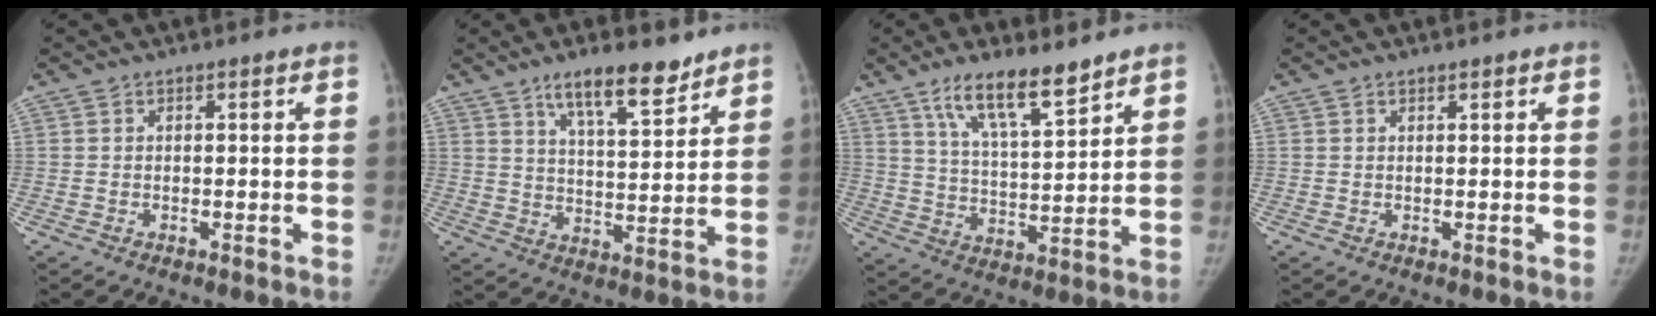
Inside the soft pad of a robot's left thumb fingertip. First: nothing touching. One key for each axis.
{"total": 11.0, "fx": 7.9, "fy": 3.2, "fz": 7.0, "tx": -0.092, "ty": -0.052, "tz": 0.133}
{"total": 12.0, "fx": 8.5, "fy": 3.1, "fz": 7.9, "tx": -0.123, "ty": -0.052, "tz": 0.157}
{"total": 0.5, "fx": 0.4, "fy": 0.2, "fz": 0.2, "tx": -0.007, "ty": -0.003, "tz": 0.007}